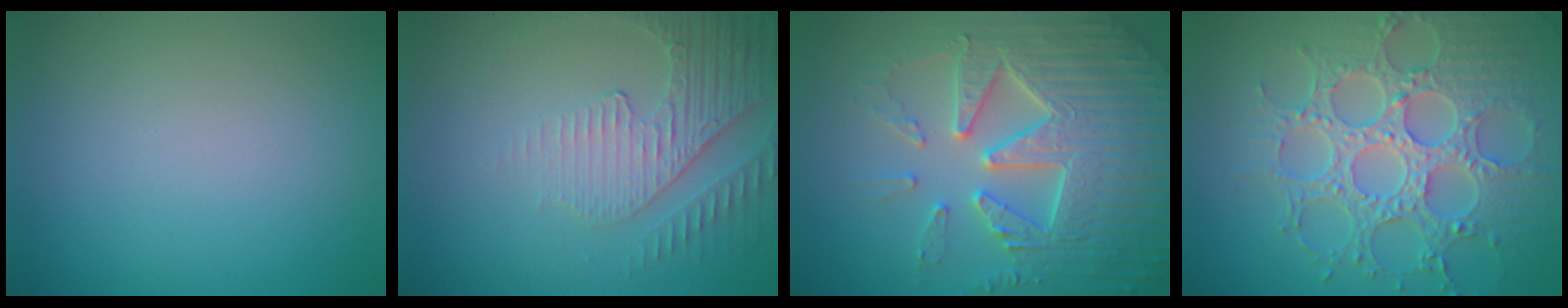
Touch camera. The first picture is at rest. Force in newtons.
{"total": 4.0, "press": 3.5, "slide": 1.8}
{"total": 7.7, "press": 7.6, "slide": 1.5}
{"total": 8.3, "press": 6.5, "slide": 5.1}